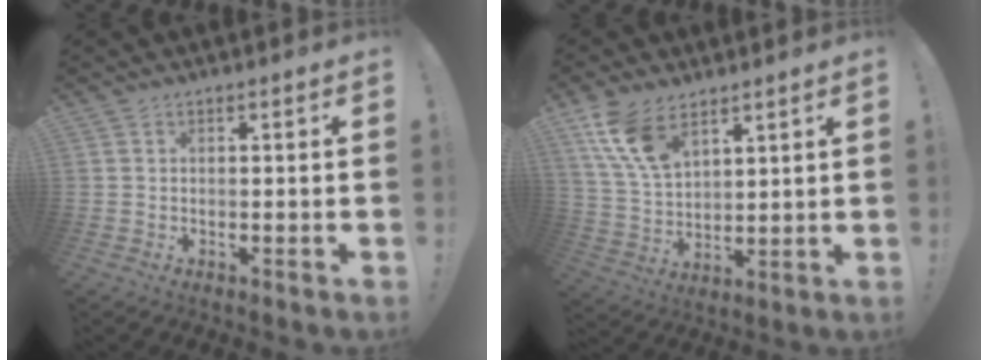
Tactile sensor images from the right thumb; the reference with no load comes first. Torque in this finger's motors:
{"motor_torque": [0.14, 0.29, 0.70, 0.63, 0.05]}